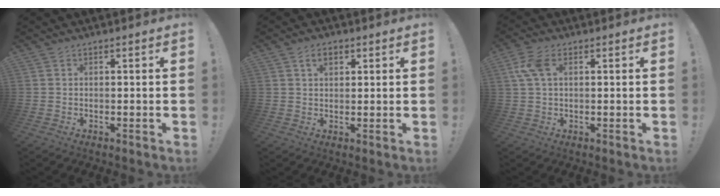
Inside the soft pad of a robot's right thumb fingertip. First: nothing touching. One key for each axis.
{"total": 3.9, "fx": 1.9, "fy": 2.3, "fz": 2.5, "tx": -0.037, "ty": 0.001, "tz": 0.032}
{"total": 8.0, "fx": 2.4, "fy": 4.4, "fz": 6.2, "tx": -0.137, "ty": 0.008, "tz": 0.048}